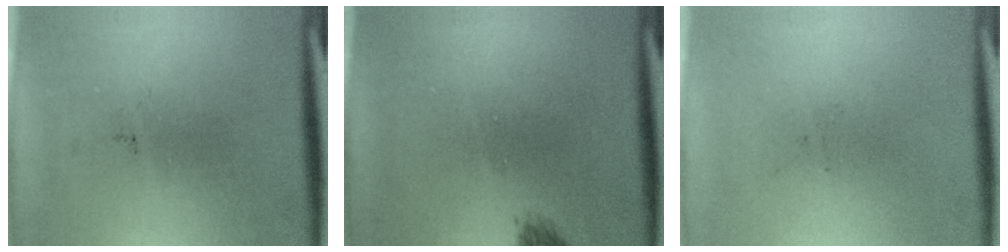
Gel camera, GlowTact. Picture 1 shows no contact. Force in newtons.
{"total": 0.9}
{"total": 0.0}